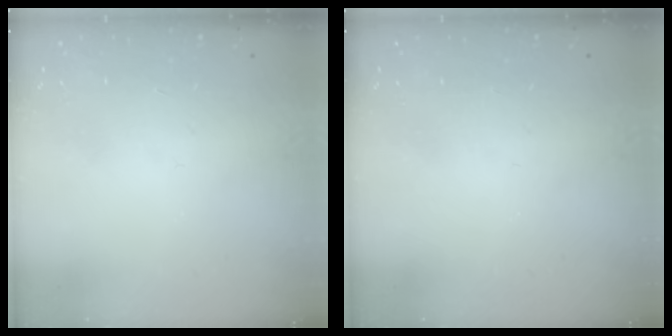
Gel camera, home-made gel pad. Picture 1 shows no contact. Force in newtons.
{"total": 0.0}